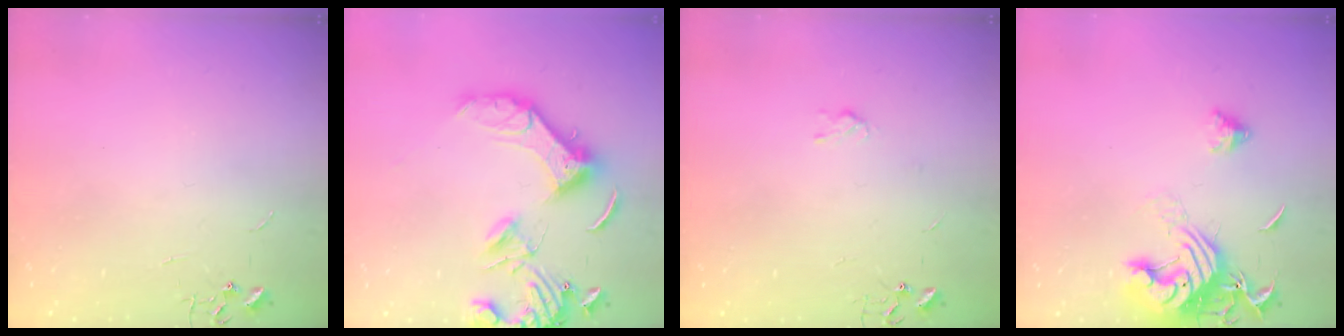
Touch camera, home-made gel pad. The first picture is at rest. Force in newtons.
{"total": 18.0, "press": 17.9, "slide": 2.0}
{"total": 3.2, "press": 3.1, "slide": 0.7}
{"total": 15.6, "press": 15.5, "slide": 1.7}